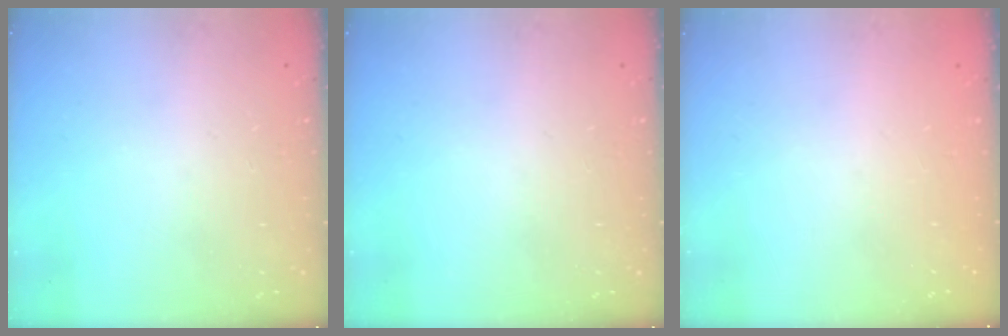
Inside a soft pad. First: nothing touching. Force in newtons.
{"total": 0.0}
{"total": 0.0}